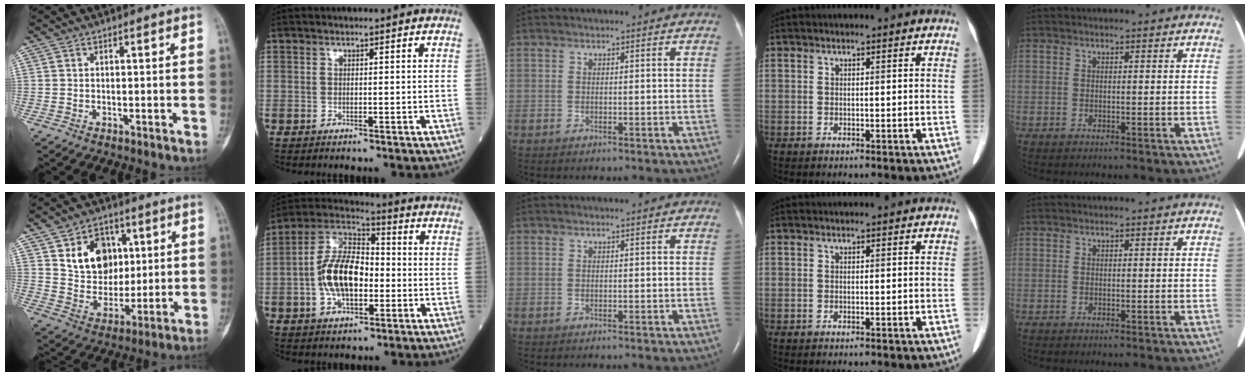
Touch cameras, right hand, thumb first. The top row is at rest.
{"thumb": {"total": 13.2, "force": [4.5, 10.1, 7.3], "torque": [-0.070, -0.020, 0.085]}, "index": {"total": 12.4, "force": [-1.8, 6.2, 10.6], "torque": [-0.219, 0.022, -0.036]}}